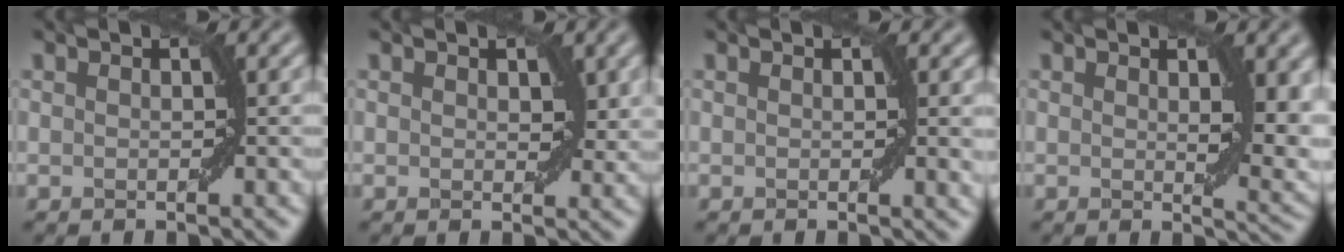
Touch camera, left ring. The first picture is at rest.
{"total": 1.6, "force": [0.5, 1.0, 1.1], "torque": [-0.010, -0.006, 0.011]}
{"total": 1.3, "force": [0.3, 0.1, 1.2], "torque": [-0.012, -0.003, 0.004]}
{"total": 4.9, "force": [1.3, 1.6, 4.4], "torque": [-0.052, -0.008, 0.024]}